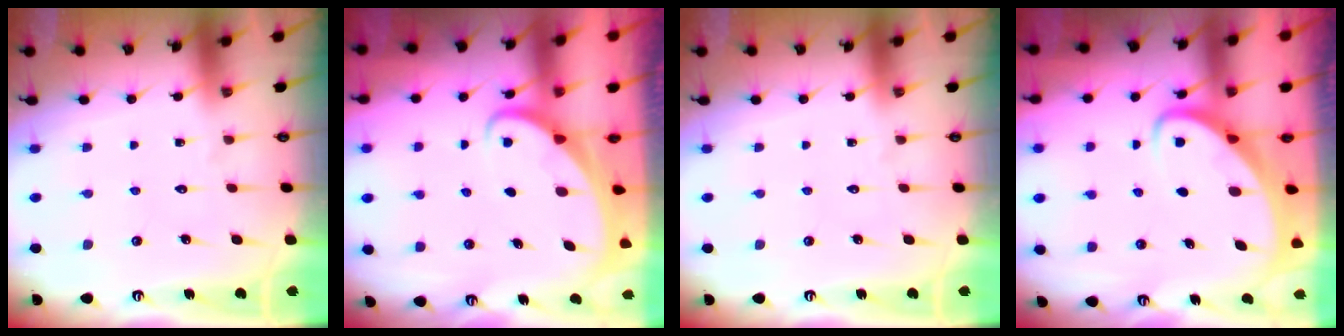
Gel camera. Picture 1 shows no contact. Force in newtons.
{"total": 2.9, "press": 2.9, "slide": 0.3}
{"total": 0.0}
{"total": 3.2, "press": 3.2, "slide": 0.4}